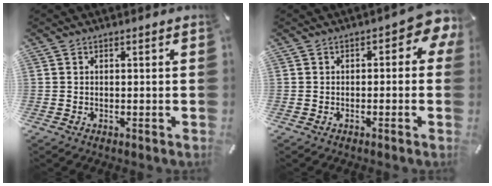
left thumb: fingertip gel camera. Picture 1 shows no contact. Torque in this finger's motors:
{"motor_torque": [0.38, 0.34, 0.71, 0.24, 0.04]}